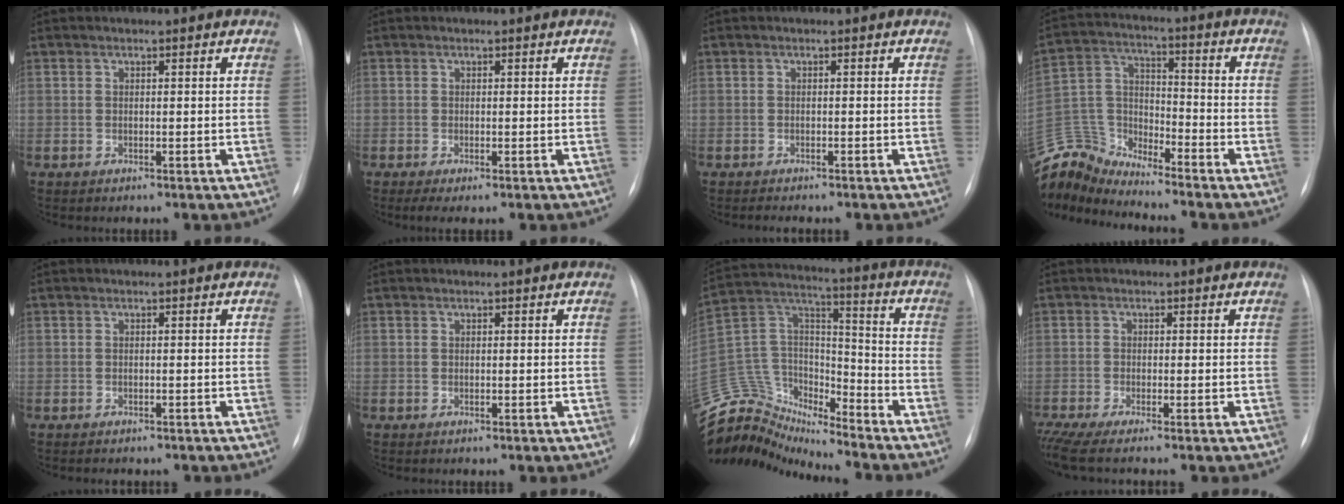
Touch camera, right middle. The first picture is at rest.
{"total": 1.8, "force": [-0.9, 0.3, 1.5], "torque": [-0.028, -0.006, -0.014]}
{"total": 1.9, "force": [-1.7, 0.2, 0.9], "torque": [-0.014, -0.004, -0.020]}
{"total": 11.7, "force": [-11.7, 1.2, 0.2], "torque": [-0.020, 0.048, -0.233]}
{"total": 2.6, "force": [-2.3, 0.8, 1.0], "torque": [-0.014, -0.005, -0.023]}
{"total": 0.0}
{"total": 16.1, "force": [-15.4, 4.5, 1.8], "torque": [-0.053, 0.082, -0.278]}
{"total": 5.5, "force": [-4.5, -0.6, 3.1], "torque": [-0.059, -0.015, -0.081]}